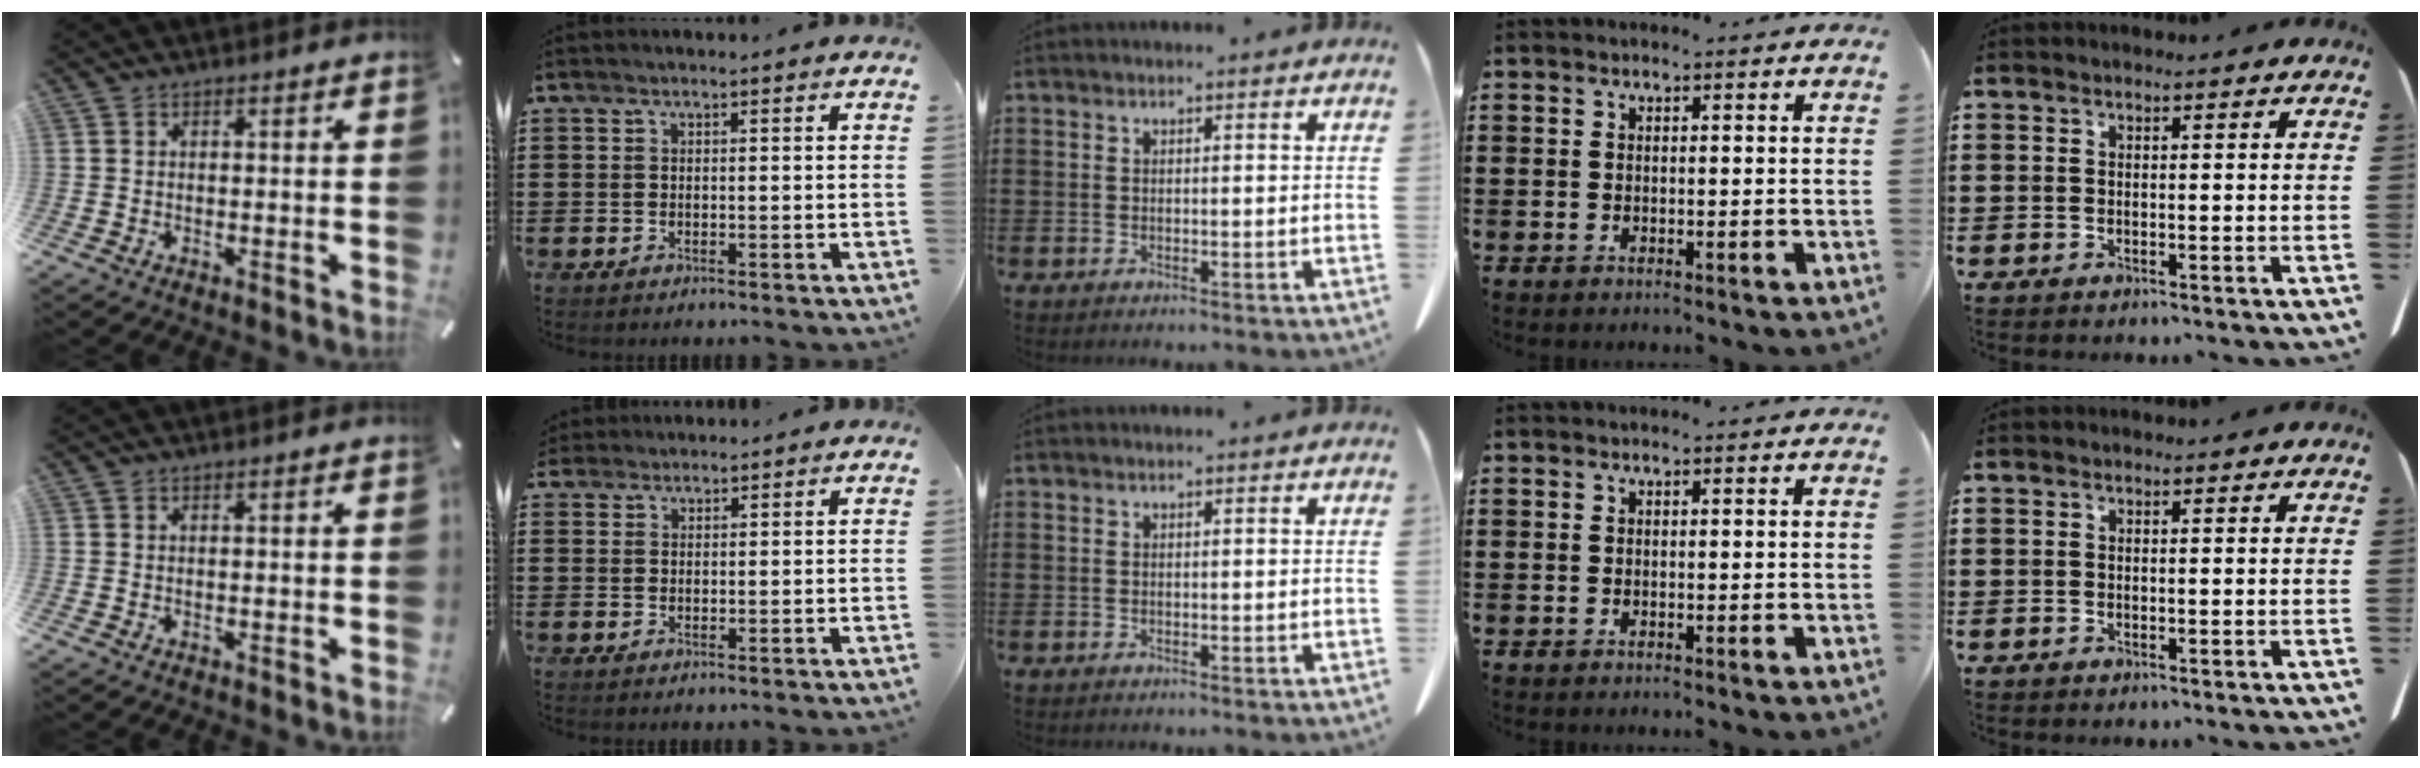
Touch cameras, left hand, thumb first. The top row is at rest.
{"index": {"total": 1.6, "force": [1.5, 0.5, 0.0], "torque": [-0.005, 0.003, 0.031]}}